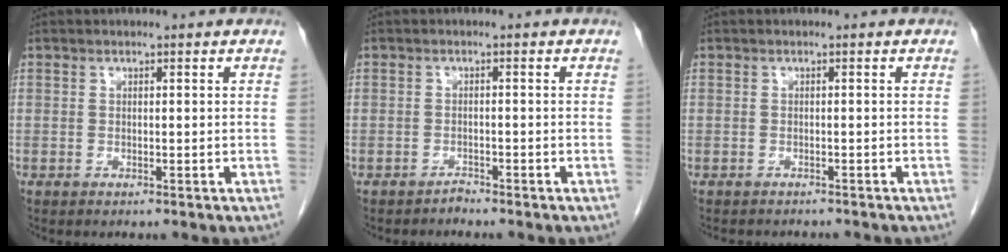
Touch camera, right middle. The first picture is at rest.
{"total": 1.0, "force": [-1.0, 0.0, -0.1], "torque": [0.004, -0.002, -0.017]}
{"total": 5.1, "force": [-4.6, 1.4, 1.6], "torque": [-0.017, -0.001, -0.059]}